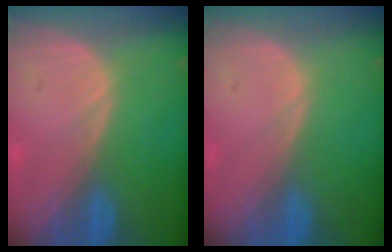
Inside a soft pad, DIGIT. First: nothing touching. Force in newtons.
{"total": 0.0}